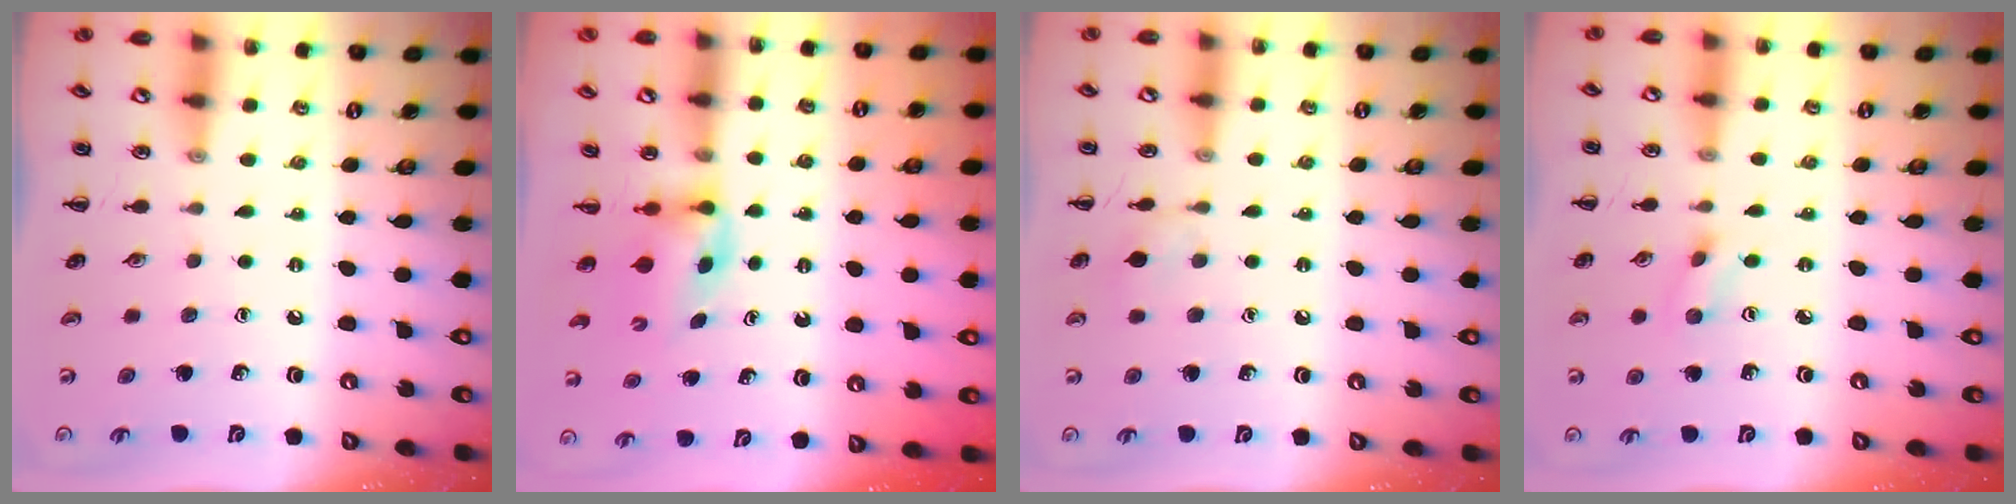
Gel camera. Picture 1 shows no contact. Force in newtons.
{"total": 2.9, "press": 2.7, "slide": 1.0}
{"total": 5.6, "press": 5.2, "slide": 1.9}
{"total": 2.7, "press": 2.5, "slide": 1.0}